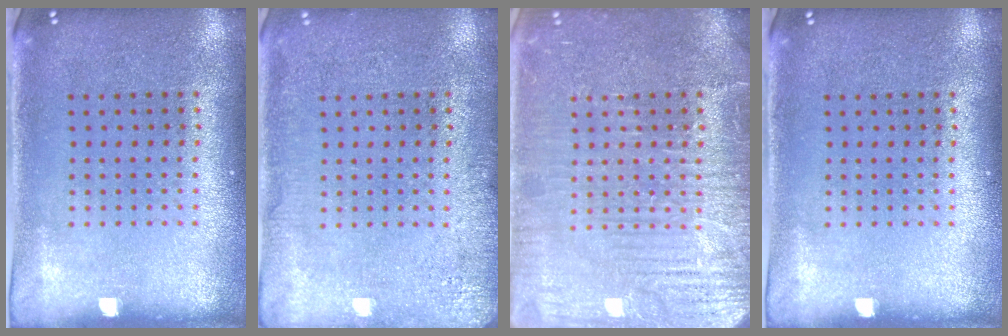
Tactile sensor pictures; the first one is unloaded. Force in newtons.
{"total": 2.8, "press": 2.8, "slide": 0.3}
{"total": 6.0, "press": 6.0, "slide": 0.7}
{"total": 0.0}